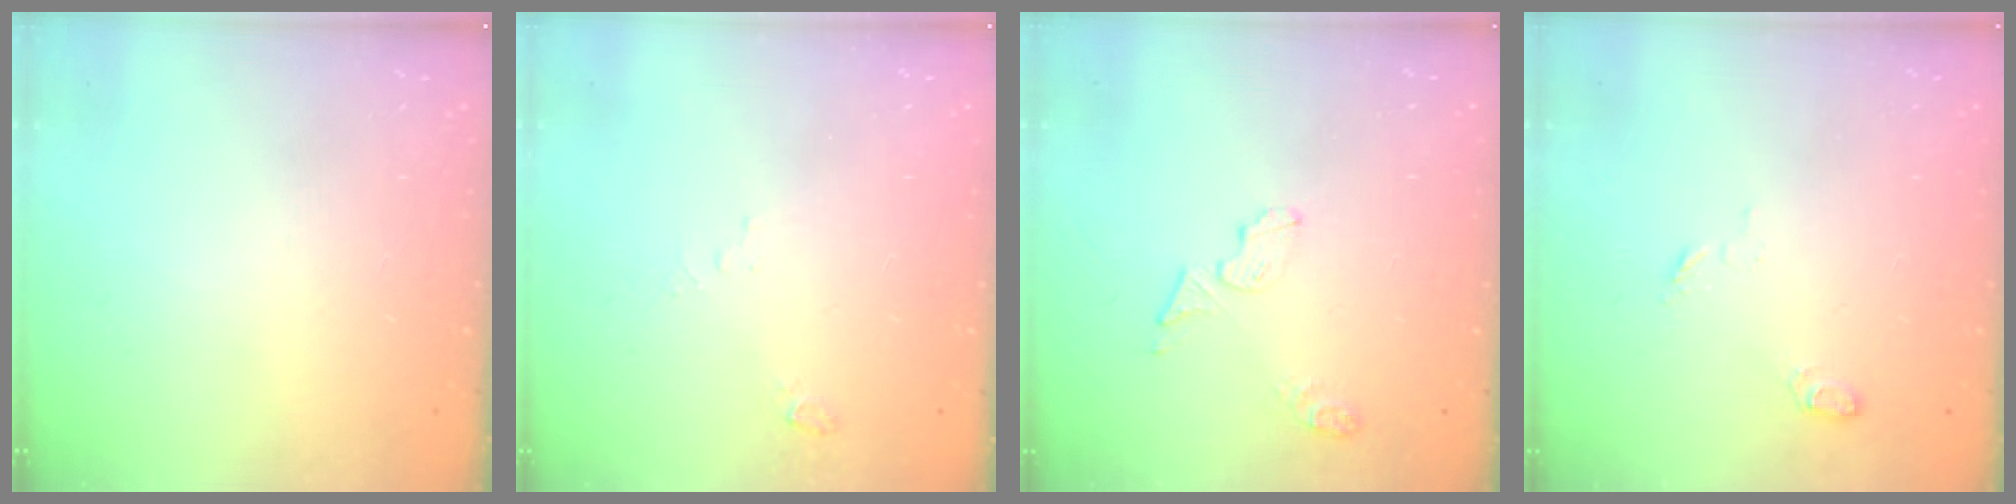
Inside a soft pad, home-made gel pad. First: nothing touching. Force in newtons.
{"total": 3.0, "press": 2.1, "slide": 2.1}
{"total": 5.3, "press": 5.3, "slide": 0.3}
{"total": 4.5, "press": 4.4, "slide": 0.8}